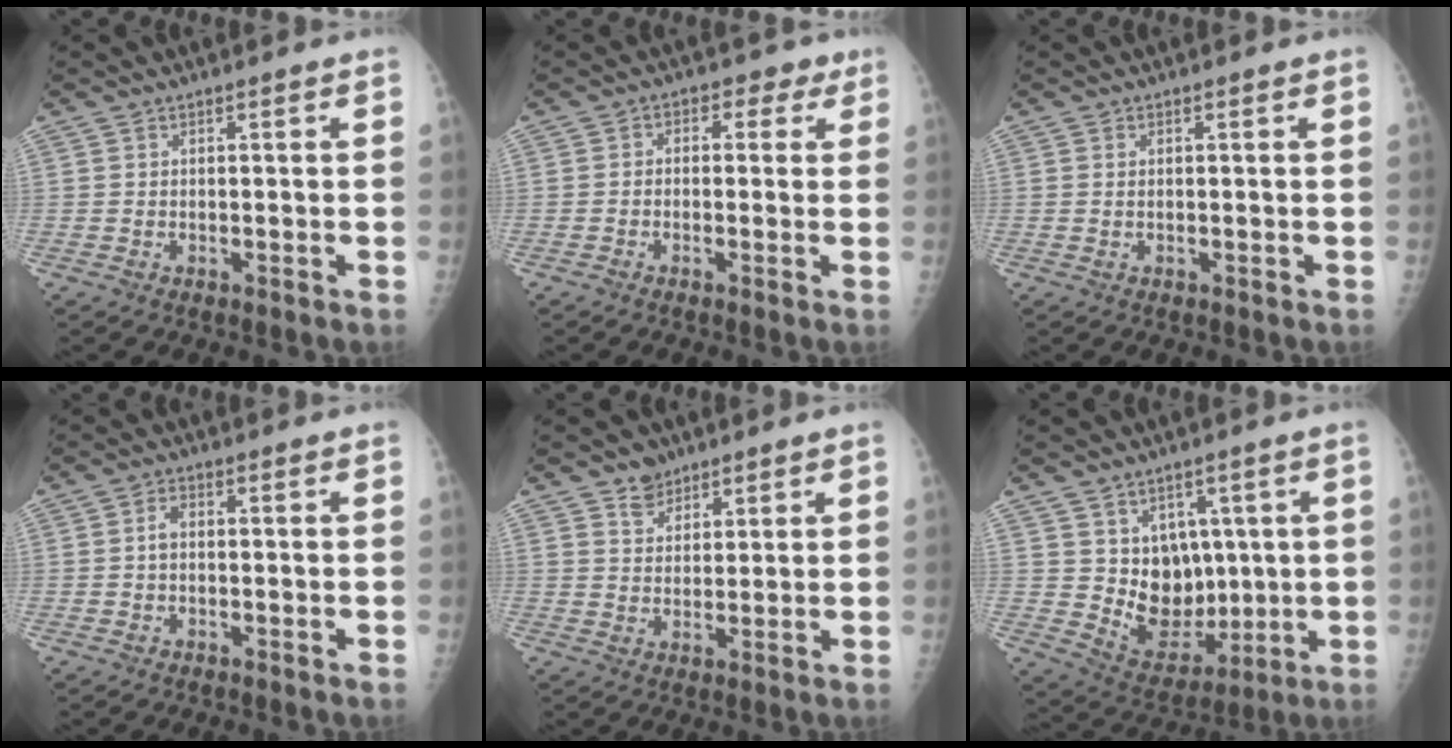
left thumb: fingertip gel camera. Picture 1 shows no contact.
{"total": 4.0, "force": [1.2, 3.0, 2.3], "torque": [0.003, 0.007, 0.001]}
{"total": 0.7, "force": [0.2, 0.2, 0.6], "torque": [-0.018, 0.002, 0.008]}
{"total": 2.2, "force": [0.0, 1.3, 1.7], "torque": [-0.033, 0.007, -0.003]}
{"total": 9.7, "force": [6.4, 6.2, 3.8], "torque": [-0.033, -0.037, 0.112]}
{"total": 11.5, "force": [2.4, 8.9, 6.8], "torque": [-0.061, -0.030, 0.066]}